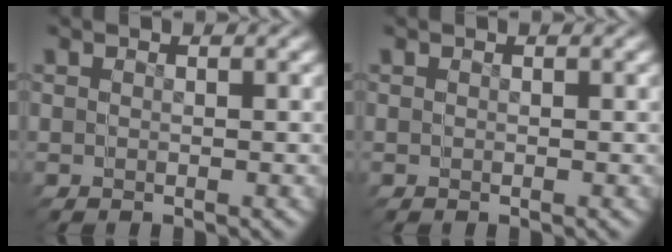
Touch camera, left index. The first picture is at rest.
{"total": 0.0}